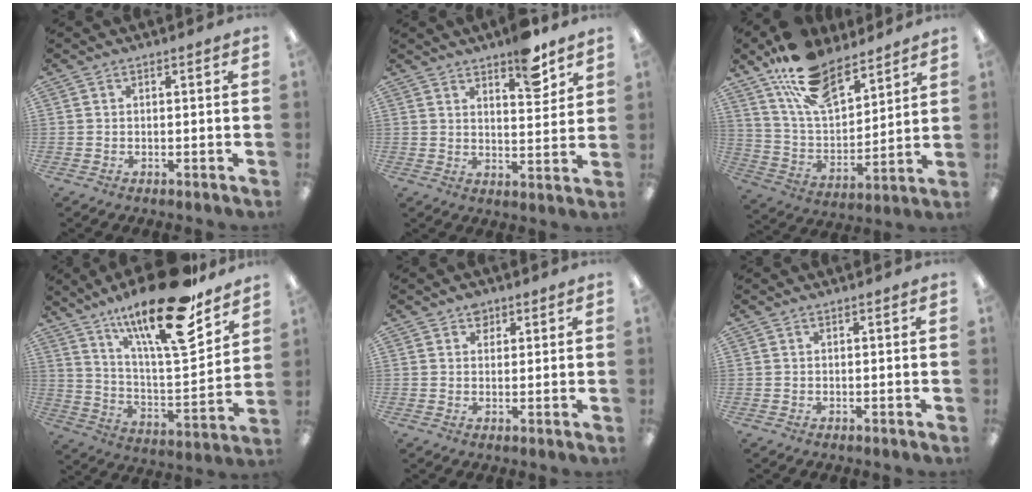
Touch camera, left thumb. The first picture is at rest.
{"total": 8.8, "force": [6.5, 2.8, 5.1], "torque": [-0.052, -0.041, 0.105]}
{"total": 18.2, "force": [13.1, 8.6, 9.4], "torque": [-0.179, -0.063, 0.237]}
{"total": 24.6, "force": [17.2, 6.3, 16.4], "torque": [-0.260, -0.106, 0.276]}
{"total": 2.7, "force": [1.8, 1.9, 0.9], "torque": [-0.005, -0.004, 0.030]}
{"total": 0.0}